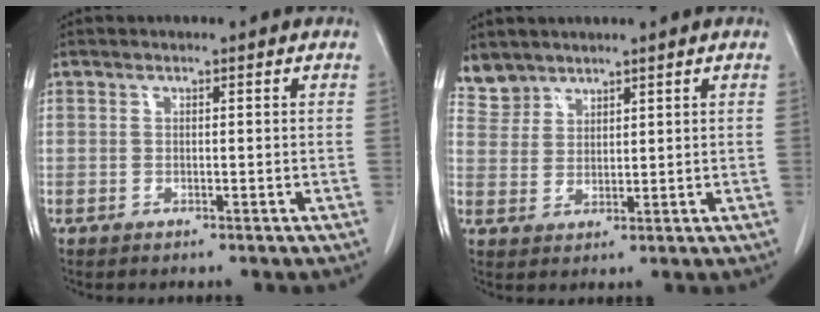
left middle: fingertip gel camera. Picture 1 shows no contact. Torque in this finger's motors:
{"motor_torque": [0.04, -0.06, 0.01, 0.00]}